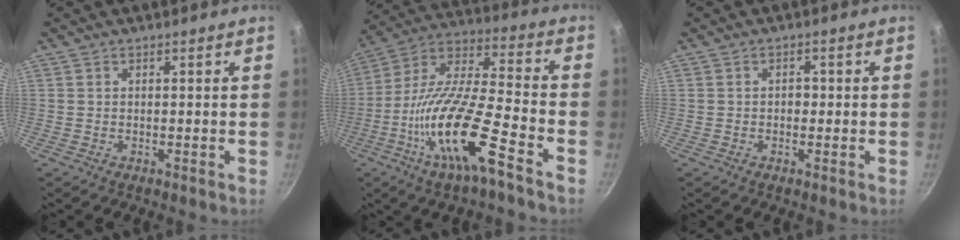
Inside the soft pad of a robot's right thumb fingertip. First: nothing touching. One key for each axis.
{"total": 19.2, "fx": -8.8, "fy": 4.3, "fz": 16.5, "tx": -0.304, "ty": 0.045, "tz": -0.181}
{"total": 1.5, "fx": -0.2, "fy": 1.2, "fz": 0.9, "tx": -0.010, "ty": 0.006, "tz": -0.006}